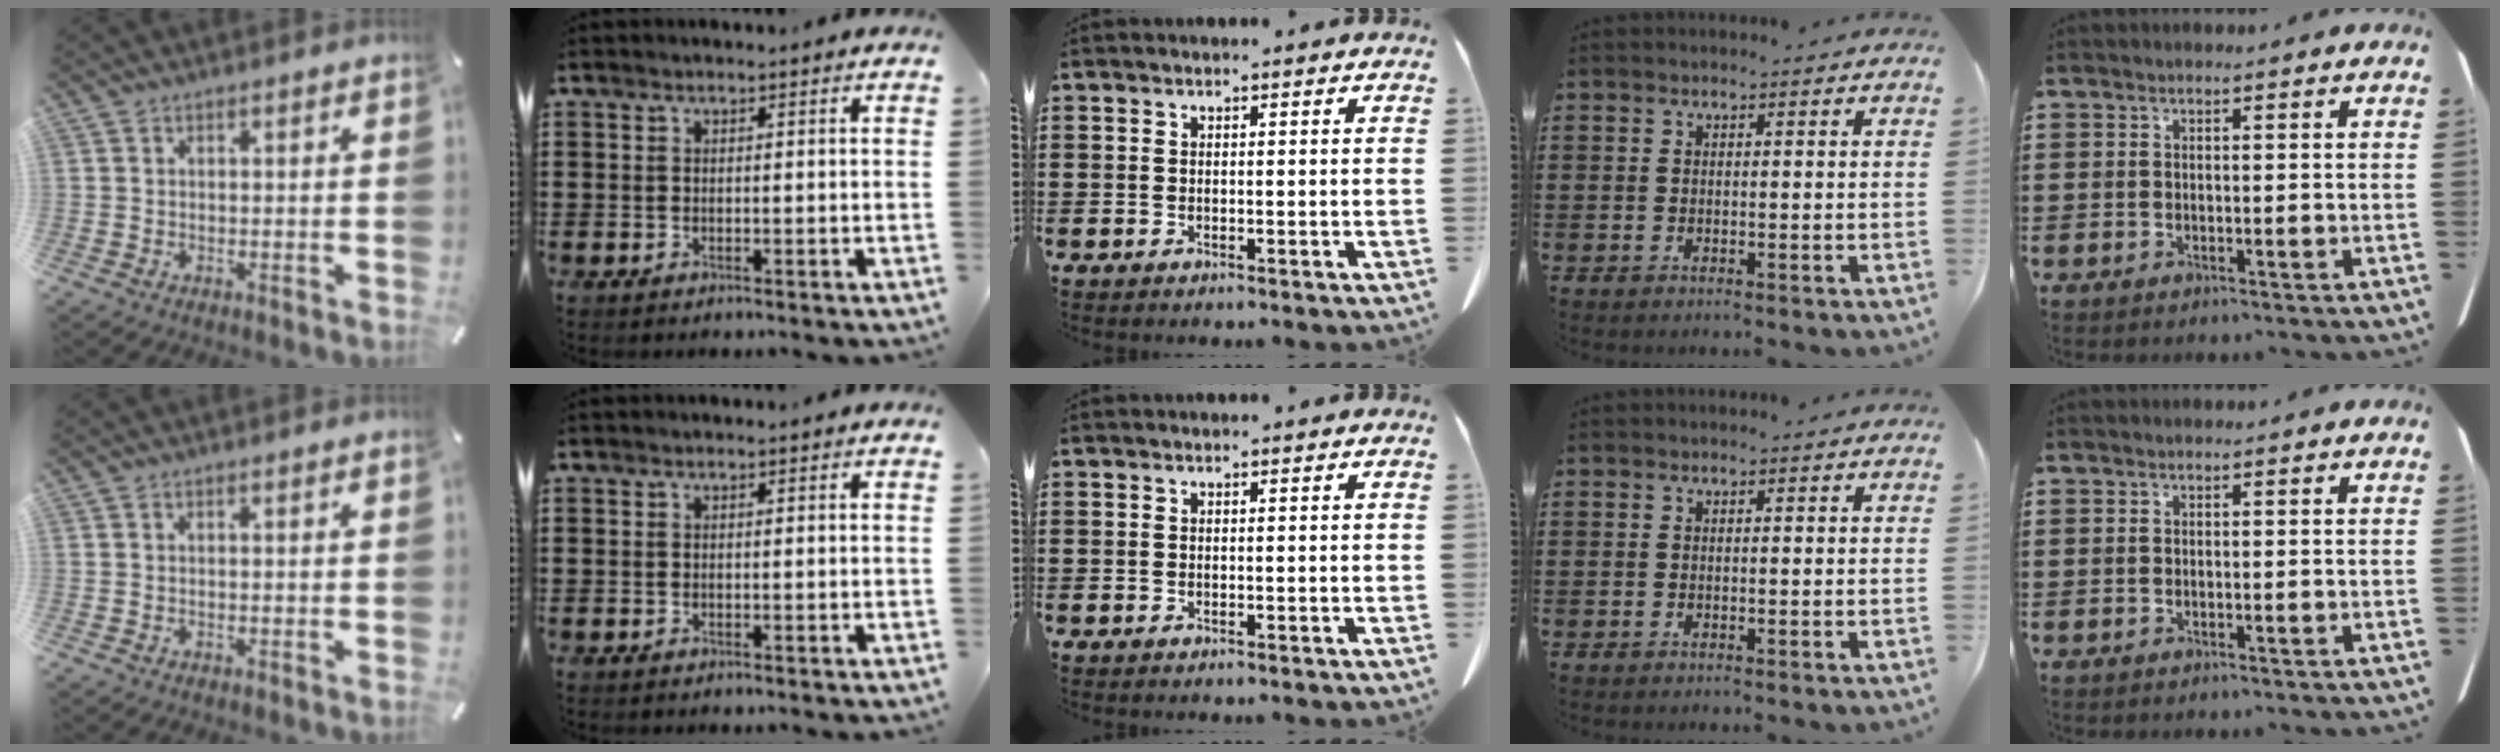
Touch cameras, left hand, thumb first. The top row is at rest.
{}